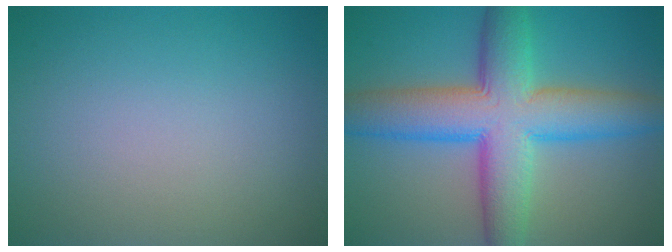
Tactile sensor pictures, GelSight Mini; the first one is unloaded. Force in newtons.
{"total": 10.2, "press": 10.2, "slide": 0.3}